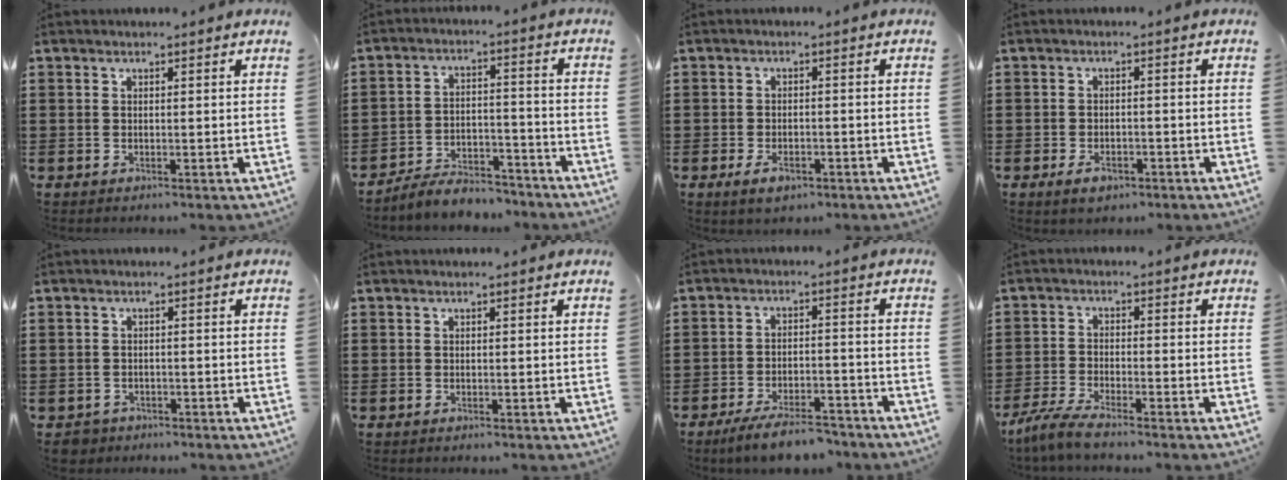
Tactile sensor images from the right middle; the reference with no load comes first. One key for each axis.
{"total": 5.9, "fx": -5.7, "fy": 1.1, "fz": 1.2, "tx": -0.022, "ty": 0.012, "tz": -0.110}
{"total": 2.9, "fx": -1.7, "fy": 1.5, "fz": 1.9, "tx": -0.041, "ty": -0.003, "tz": -0.032}
{"total": 2.6, "fx": -1.6, "fy": 1.4, "fz": 1.5, "tx": -0.028, "ty": 0.000, "tz": -0.030}
{"total": 1.6, "fx": -1.5, "fy": 0.6, "fz": -0.1, "tx": -0.006, "ty": -0.001, "tz": -0.034}
{"total": 0.0}
{"total": 6.4, "fx": -5.7, "fy": 1.0, "fz": 2.7, "tx": -0.051, "ty": -0.001, "tz": -0.108}
{"total": 4.2, "fx": -3.8, "fy": 0.1, "fz": 1.8, "tx": -0.053, "ty": -0.011, "tz": -0.077}